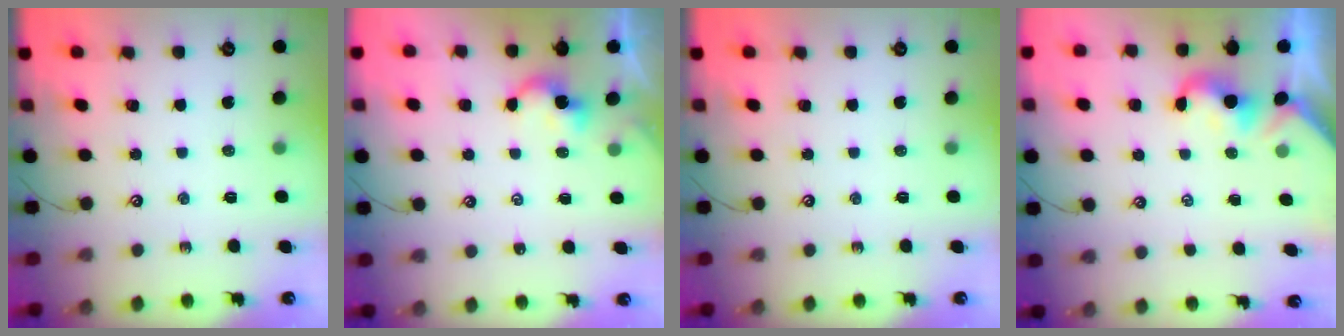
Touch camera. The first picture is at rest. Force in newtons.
{"total": 0.0}
{"total": 0.0}
{"total": 1.9, "press": 1.9, "slide": 0.3}